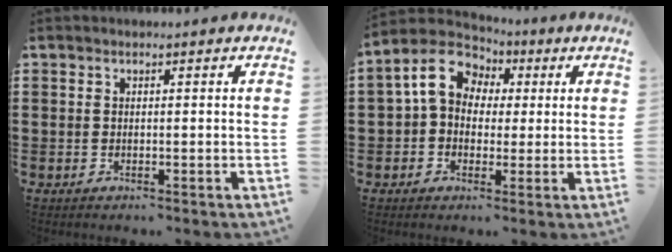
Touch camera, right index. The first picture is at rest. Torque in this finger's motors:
{"motor_torque": [2.02, 0.12, 0.81, 0.18]}